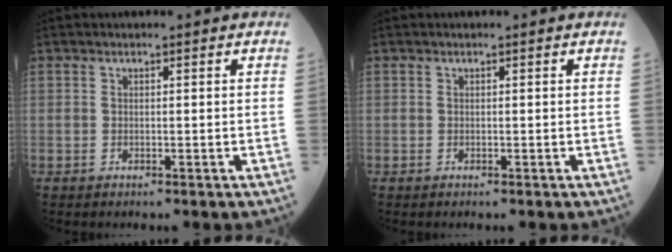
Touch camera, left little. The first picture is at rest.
{"total": 0.0}